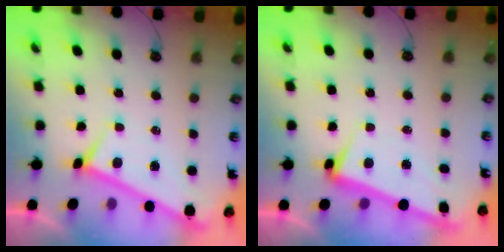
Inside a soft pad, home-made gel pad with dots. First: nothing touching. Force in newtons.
{"total": 3.3, "press": 3.1, "slide": 1.1}